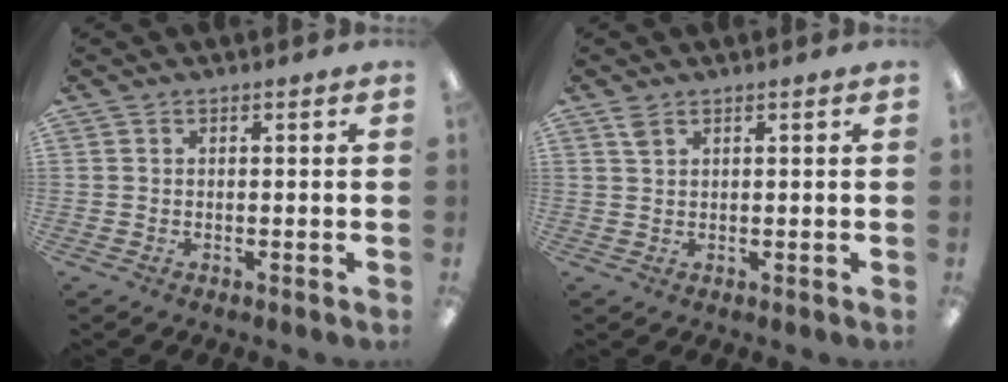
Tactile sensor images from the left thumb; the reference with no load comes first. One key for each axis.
{"total": 1.9, "fx": 1.3, "fy": 0.8, "fz": 1.1, "tx": -0.027, "ty": 0.001, "tz": 0.023}